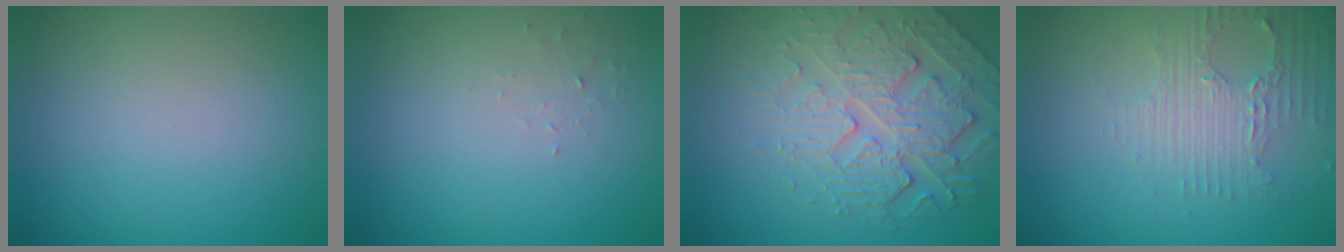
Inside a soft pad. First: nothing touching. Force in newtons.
{"total": 0.6, "press": 0.3, "slide": 0.6}
{"total": 4.8, "press": 4.4, "slide": 1.9}
{"total": 3.8, "press": 2.7, "slide": 2.7}